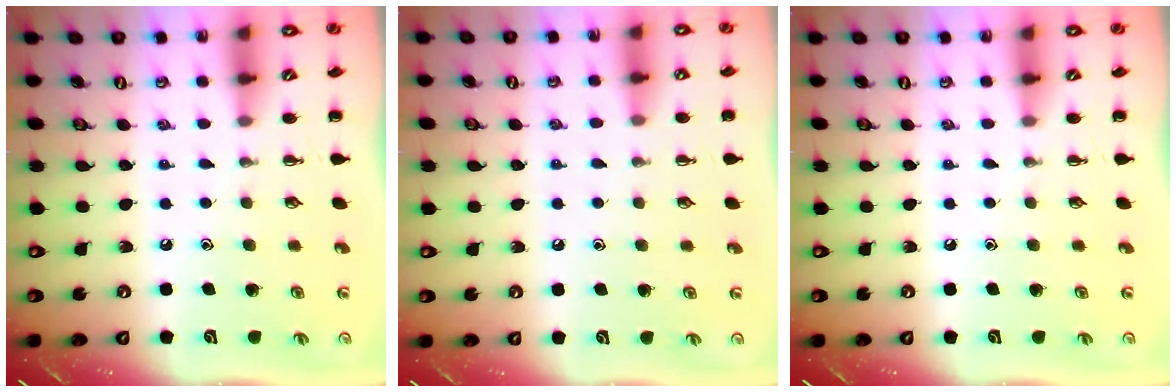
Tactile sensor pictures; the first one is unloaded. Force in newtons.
{"total": 4.3, "press": 3.9, "slide": 1.8}
{"total": 0.0}